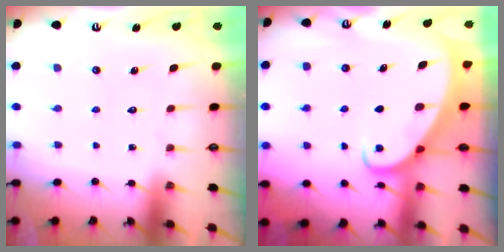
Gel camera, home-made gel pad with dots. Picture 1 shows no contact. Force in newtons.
{"total": 2.0, "press": 2.0, "slide": 0.3}